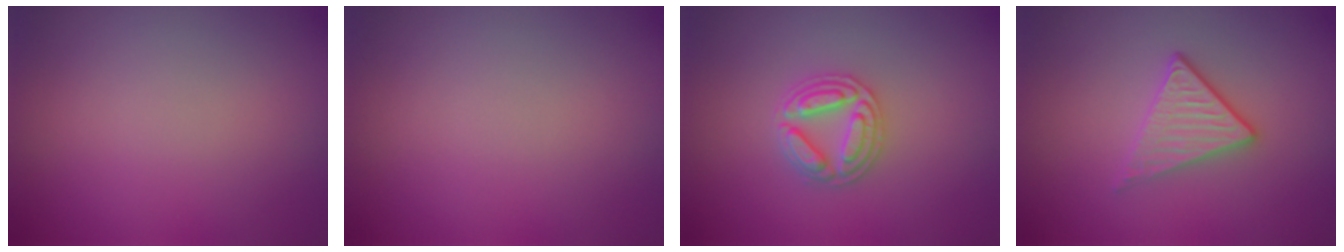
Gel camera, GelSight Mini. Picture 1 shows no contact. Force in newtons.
{"total": 0.0}
{"total": 3.1, "press": 3.0, "slide": 0.6}
{"total": 2.8, "press": 2.6, "slide": 1.1}